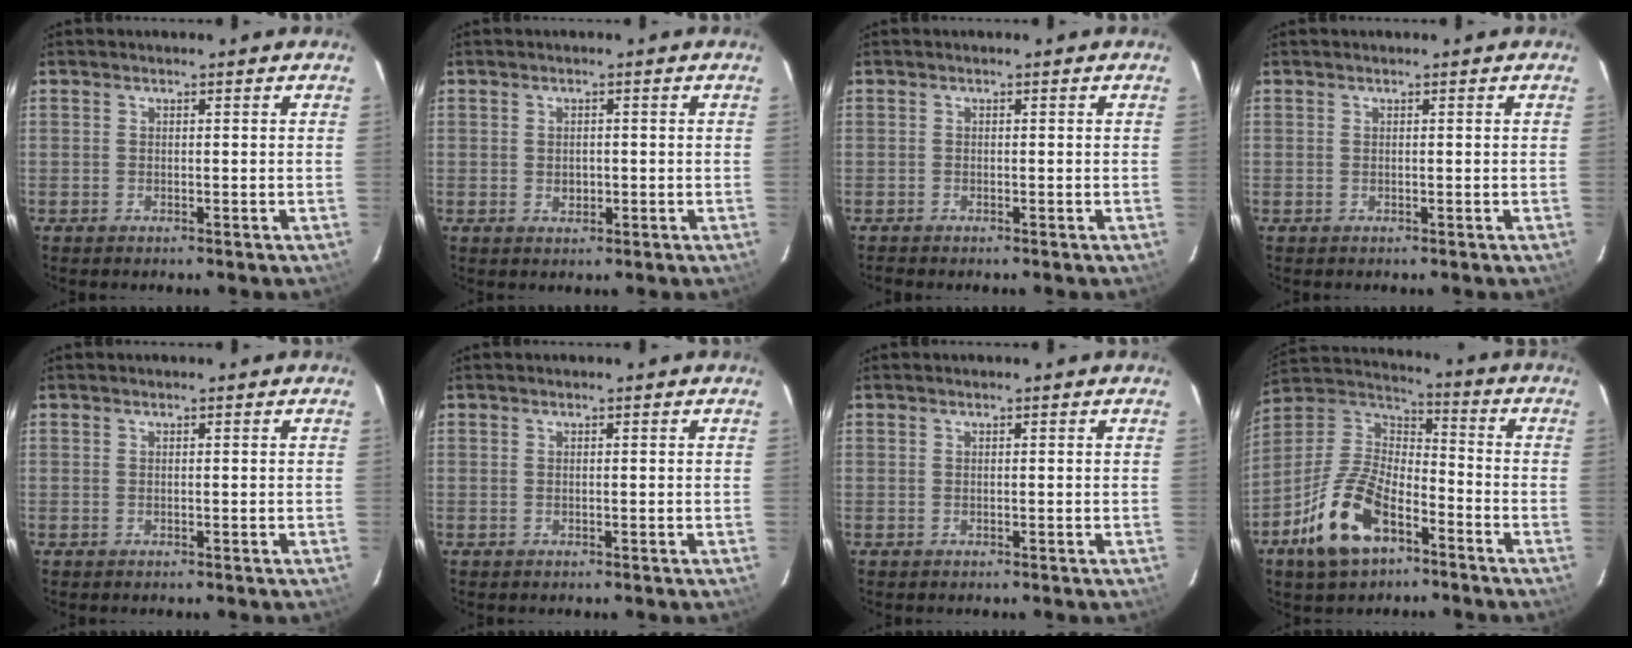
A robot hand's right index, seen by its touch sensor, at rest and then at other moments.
{"total": 1.9, "force": [-0.3, 1.6, 1.1], "torque": [-0.018, 0.004, -0.005]}
{"total": 0.9, "force": [-0.9, 0.2, 0.2], "torque": [-0.009, -0.002, -0.016]}
{"total": 0.0}
{"total": 0.0}
{"total": 0.0}
{"total": 0.0}
{"total": 16.2, "force": [-8.7, 8.1, 11.0], "torque": [-0.234, 0.004, -0.159]}